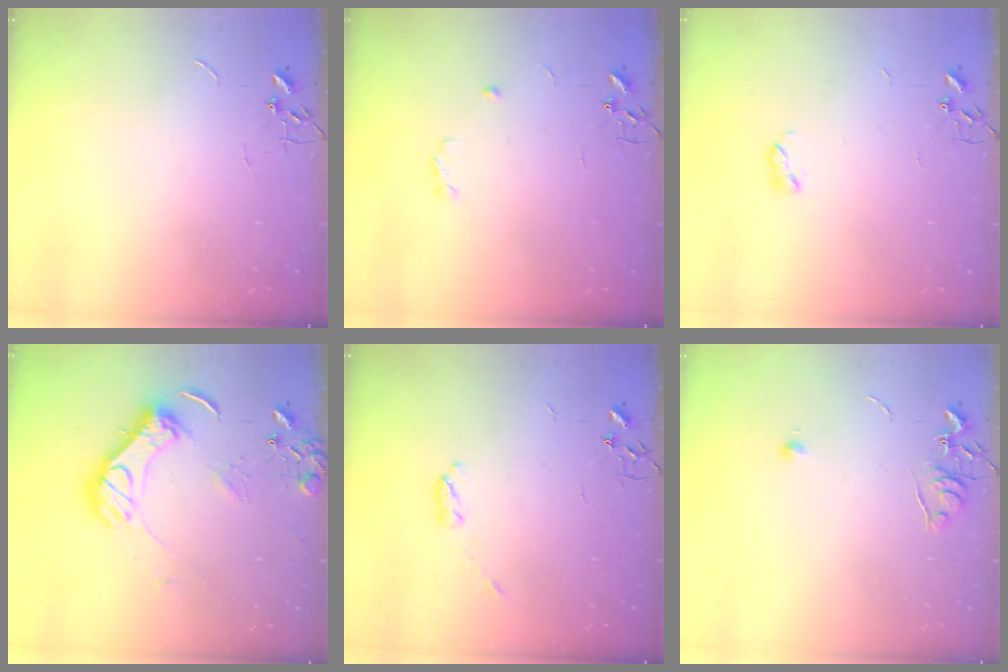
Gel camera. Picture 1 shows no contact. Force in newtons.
{"total": 3.7, "press": 3.7, "slide": 0.6}
{"total": 3.6, "press": 3.5, "slide": 0.5}
{"total": 14.6, "press": 14.6, "slide": 1.1}
{"total": 3.6, "press": 3.6, "slide": 0.6}
{"total": 6.0, "press": 5.9, "slide": 0.7}